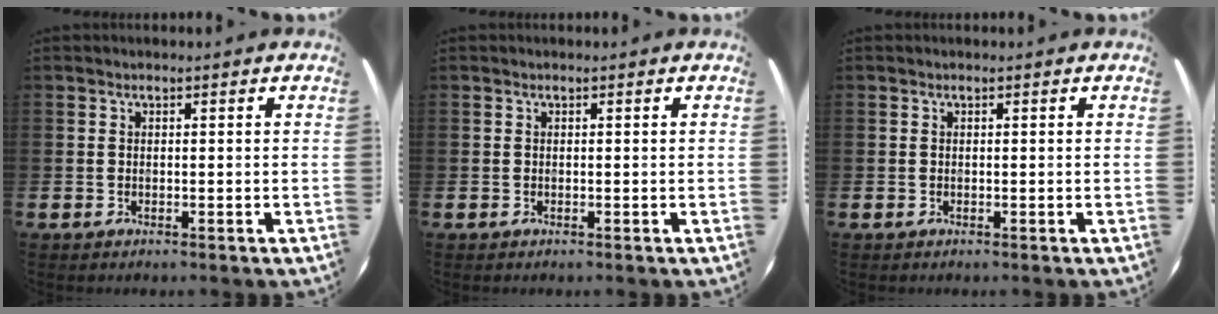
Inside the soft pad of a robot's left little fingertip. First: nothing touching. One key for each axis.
{"total": 0.0}
{"total": 0.0}